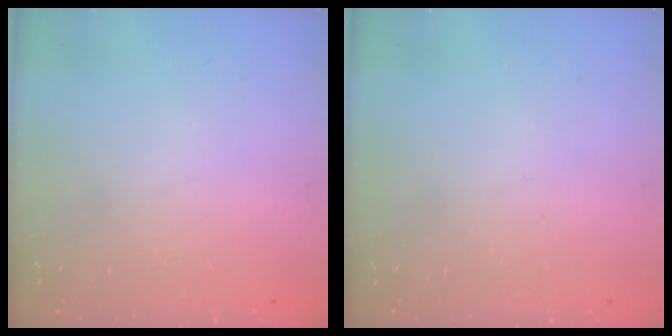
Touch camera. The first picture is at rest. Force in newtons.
{"total": 0.0}